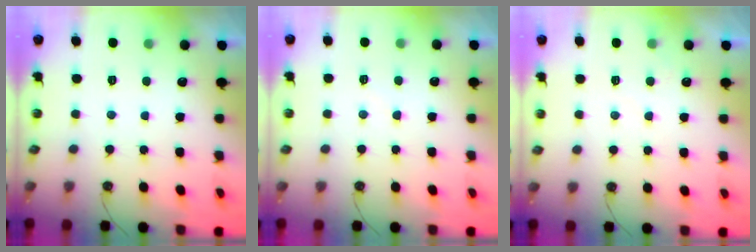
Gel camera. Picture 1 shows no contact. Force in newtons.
{"total": 3.6, "press": 3.6, "slide": 0.4}
{"total": 3.7, "press": 3.7, "slide": 0.4}